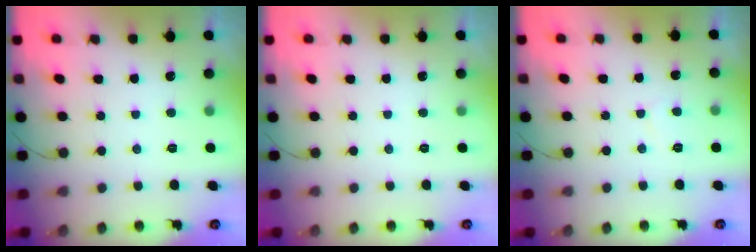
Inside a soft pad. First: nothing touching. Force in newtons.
{"total": 0.0}
{"total": 2.5, "press": 2.5, "slide": 0.3}